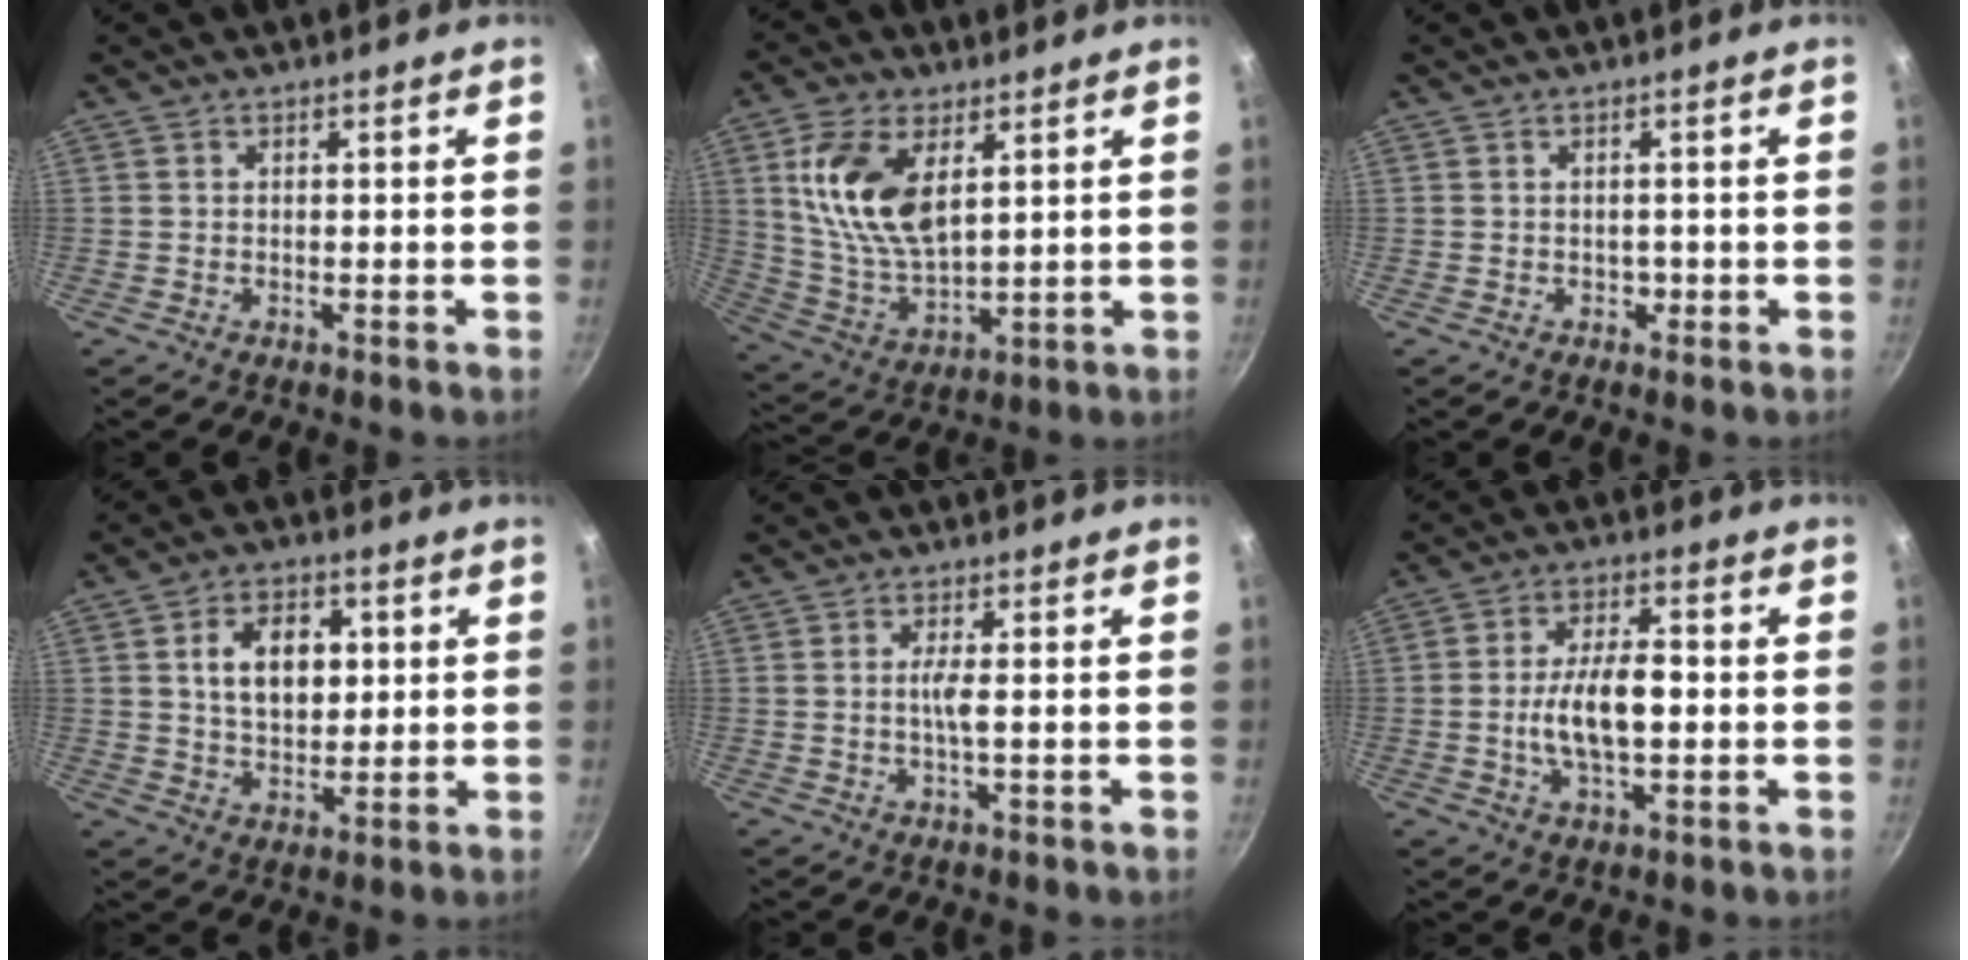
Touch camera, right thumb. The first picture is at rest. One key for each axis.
{"total": 14.8, "fx": 4.9, "fy": 8.0, "fz": 11.4, "tx": -0.211, "ty": -0.023, "tz": 0.104}
{"total": 1.0, "fx": -0.3, "fy": 0.9, "fz": 0.3, "tx": 0.005, "ty": 0.002, "tz": 0.001}
{"total": 10.0, "fx": 2.1, "fy": 6.8, "fz": 7.1, "tx": -0.092, "ty": -0.002, "tz": 0.034}
{"total": 2.6, "fx": 0.0, "fy": 0.2, "fz": 2.6, "tx": -0.055, "ty": -0.001, "tz": -0.001}
{"total": 10.2, "fx": -1.0, "fy": 4.8, "fz": 9.0, "tx": -0.154, "ty": 0.020, "tz": -0.022}